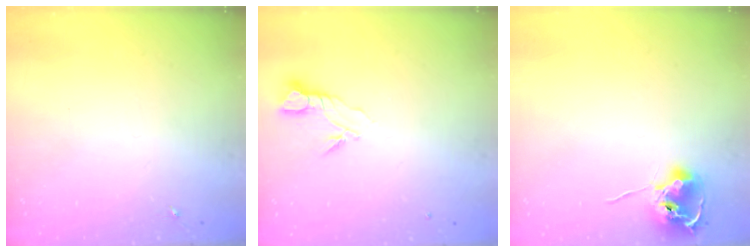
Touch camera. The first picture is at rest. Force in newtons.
{"total": 3.7, "press": 3.7, "slide": 0.4}
{"total": 9.1, "press": 9.1, "slide": 0.6}